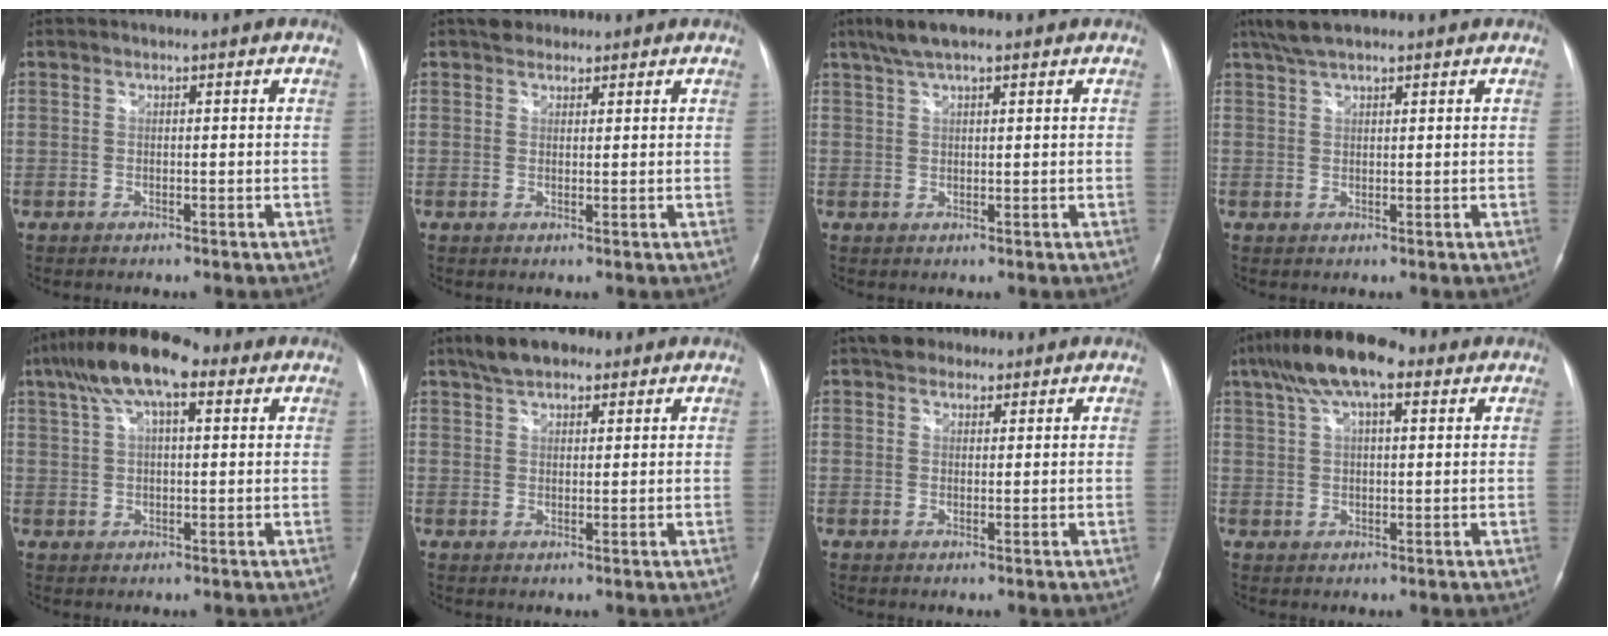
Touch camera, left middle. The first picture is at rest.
{"total": 3.0, "force": [2.3, 1.8, 0.7], "torque": [-0.013, 0.015, 0.037]}
{"total": 6.1, "force": [4.4, 1.3, 4.0], "torque": [-0.081, 0.023, 0.079]}
{"total": 4.9, "force": [3.9, 1.1, 2.8], "torque": [-0.063, 0.017, 0.075]}
{"total": 11.8, "force": [6.6, 3.8, 9.0], "torque": [-0.168, 0.040, 0.114]}
{"total": 6.9, "force": [5.1, 2.9, 3.7], "torque": [-0.070, 0.021, 0.090]}
{"total": 4.3, "force": [3.3, 2.5, 1.3], "torque": [-0.024, 0.020, 0.056]}
{"total": 11.6, "force": [6.9, 3.8, 8.5], "torque": [-0.160, 0.038, 0.120]}